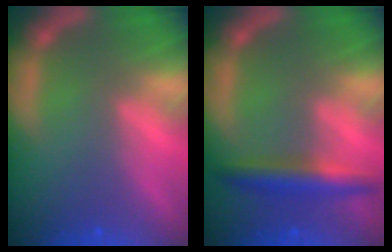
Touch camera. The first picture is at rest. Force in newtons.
{"total": 4.0}